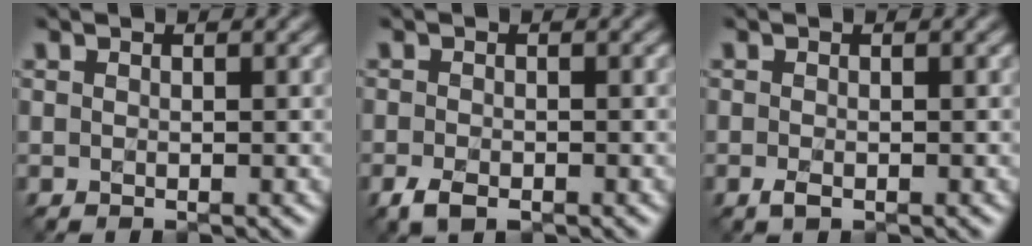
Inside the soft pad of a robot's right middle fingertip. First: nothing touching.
{"total": 2.8, "force": [-1.9, 1.2, 1.6], "torque": [-0.035, -0.010, -0.034]}
{"total": 1.1, "force": [-0.7, 0.3, 0.7], "torque": [-0.018, -0.005, -0.013]}